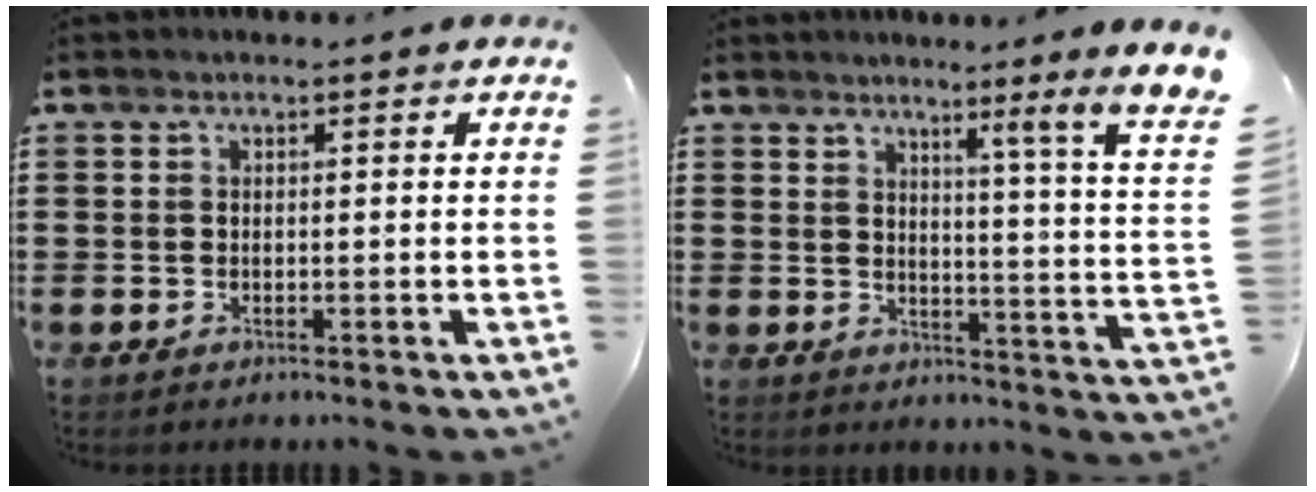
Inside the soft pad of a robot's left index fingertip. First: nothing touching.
{"total": 5.0, "force": [3.6, -2.1, 2.8], "torque": [-0.038, -0.060, 0.038]}